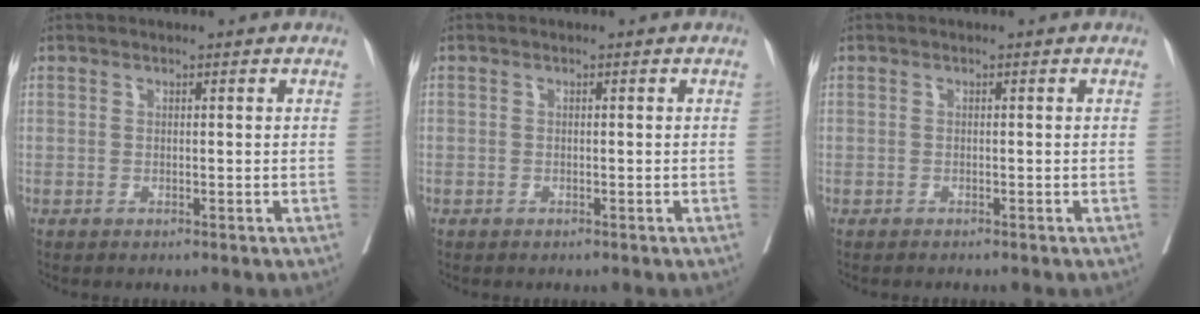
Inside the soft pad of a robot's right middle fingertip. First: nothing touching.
{"total": 0.9, "force": [-0.4, 0.8, -0.1], "torque": [-0.001, 0.006, -0.009]}
{"total": 1.0, "force": [-0.9, 0.1, 0.4], "torque": [-0.008, -0.001, -0.013]}